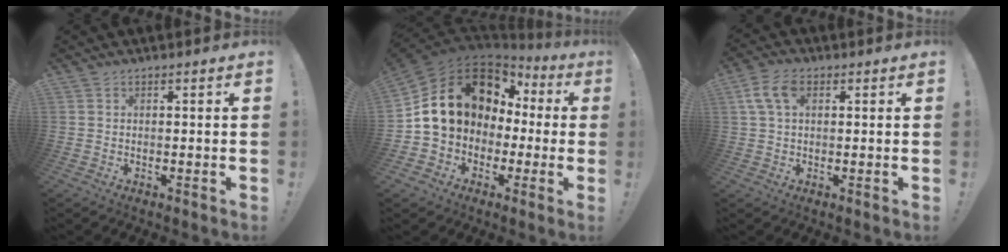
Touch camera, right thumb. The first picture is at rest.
{"total": 17.7, "force": [4.4, 13.6, 10.4], "torque": [-0.176, -0.012, 0.098]}
{"total": 7.5, "force": [2.3, 4.6, 5.5], "torque": [-0.109, 0.010, 0.047]}